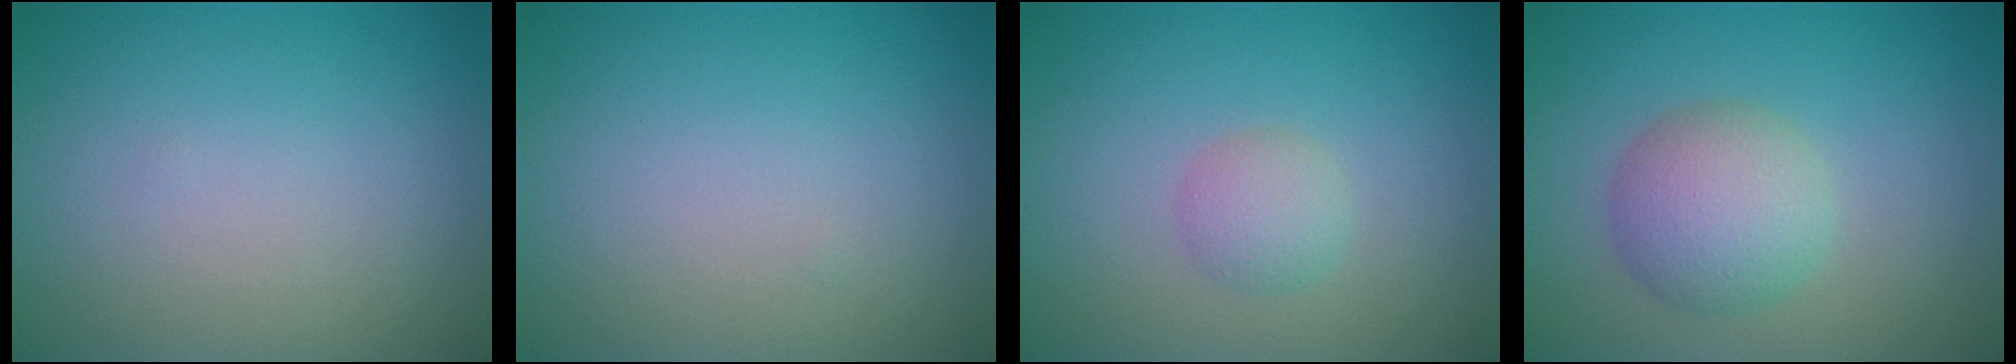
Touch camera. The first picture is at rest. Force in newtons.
{"total": 0.0}
{"total": 1.9, "press": 1.9, "slide": 0.0}
{"total": 4.5, "press": 4.5, "slide": 0.2}